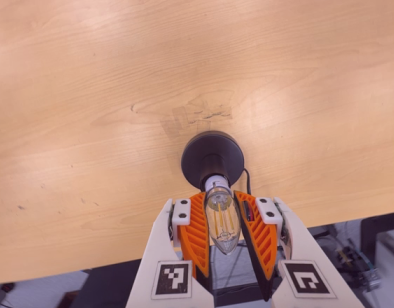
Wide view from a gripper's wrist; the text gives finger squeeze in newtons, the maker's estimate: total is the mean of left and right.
{"total": 14.8, "left": 15.3, "right": 14.4}